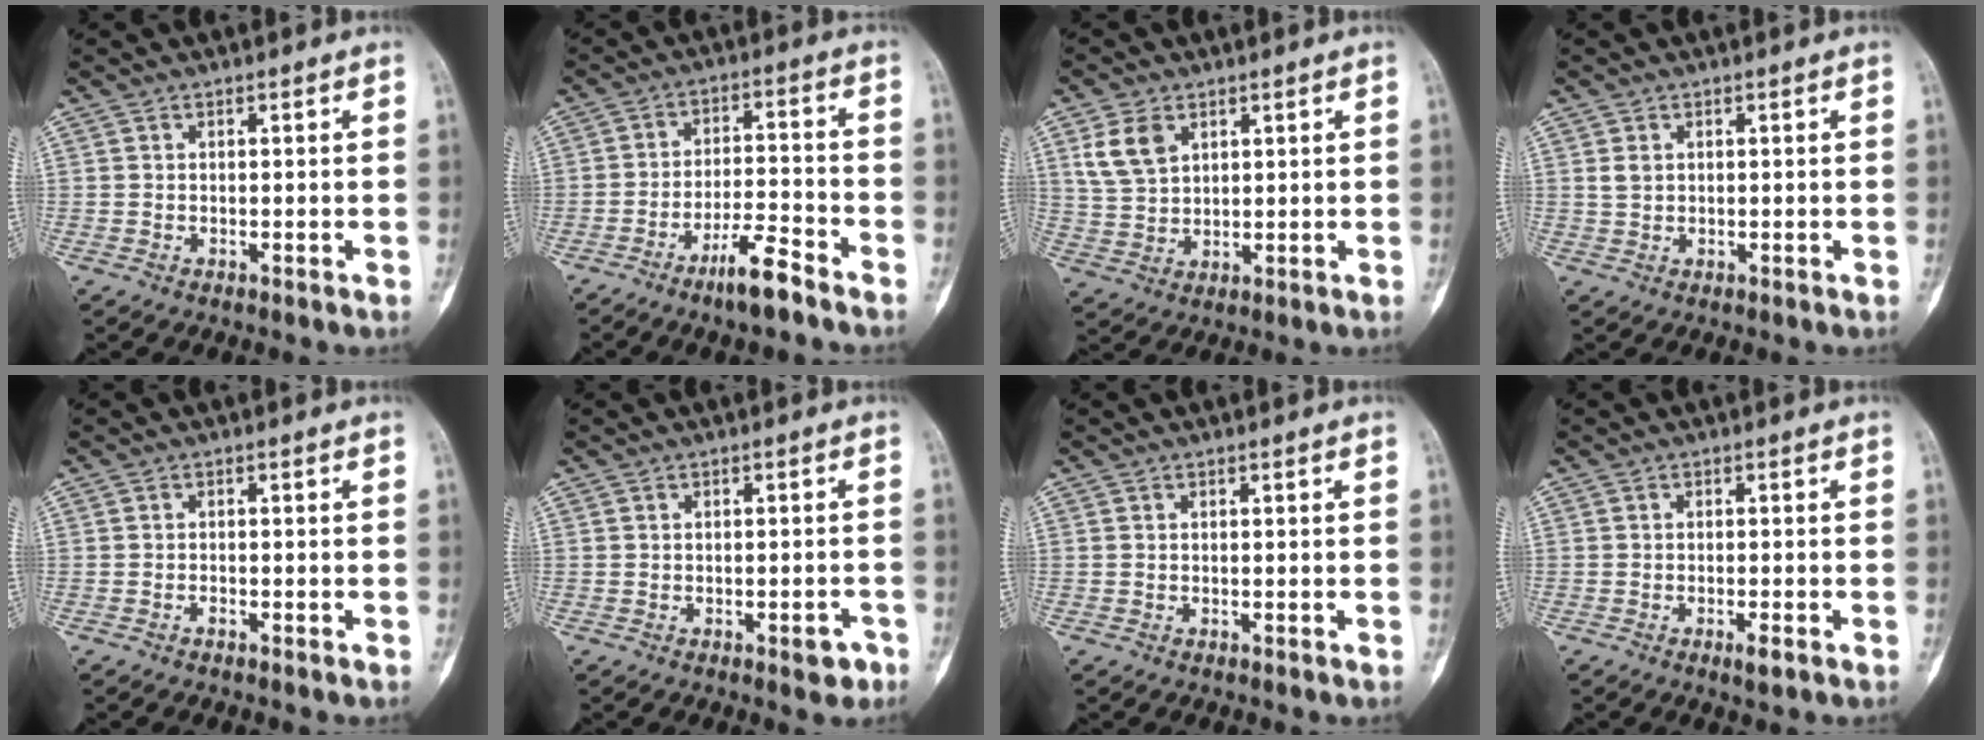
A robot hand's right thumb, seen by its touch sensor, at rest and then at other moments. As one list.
[{"total": 7.9, "force": [-5.7, 1.4, 5.2], "torque": [-0.093, 0.042, -0.101]}, {"total": 7.1, "force": [3.2, 4.7, 4.2], "torque": [-0.071, -0.006, 0.071]}, {"total": 1.7, "force": [0.5, 1.3, 1.0], "torque": [-0.017, 0.000, 0.015]}, {"total": 0.6, "force": [-0.5, 0.3, 0.3], "torque": [-0.005, 0.004, -0.009]}, {"total": 3.3, "force": [-1.8, 1.4, 2.4], "torque": [-0.015, 0.011, -0.019]}, {"total": 0.0}, {"total": 1.9, "force": [-1.0, 0.5, 1.6], "torque": [-0.024, -0.001, -0.018]}]